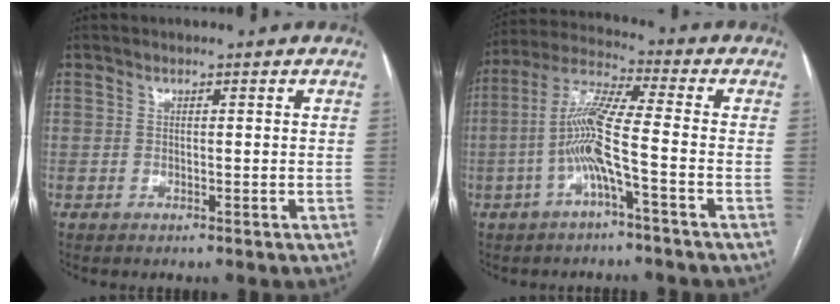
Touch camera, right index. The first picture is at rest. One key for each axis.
{"total": 9.3, "fx": -2.6, "fy": 0.1, "fz": 8.9, "tx": -0.187, "ty": 0.015, "tz": -0.057}